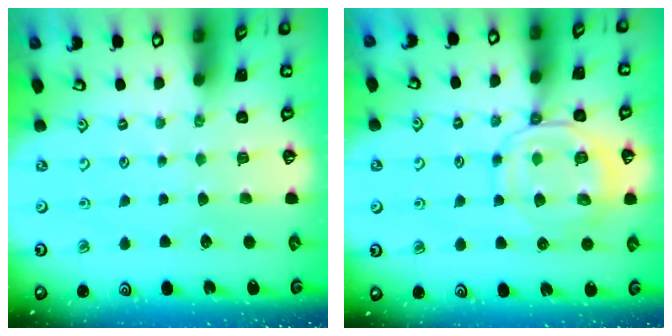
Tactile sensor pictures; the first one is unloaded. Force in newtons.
{"total": 10.2, "press": 10.1, "slide": 1.3}